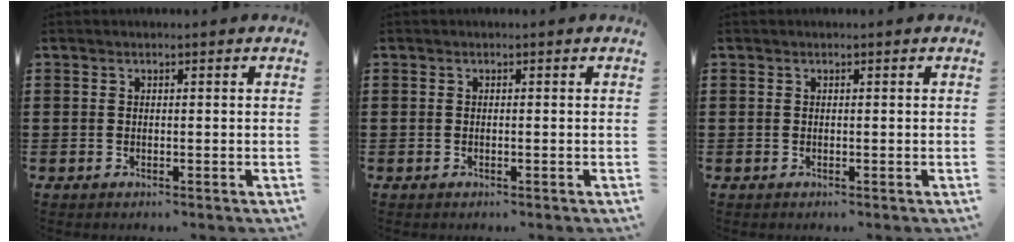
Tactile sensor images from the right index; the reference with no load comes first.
{"total": 0.0}
{"total": 0.0}